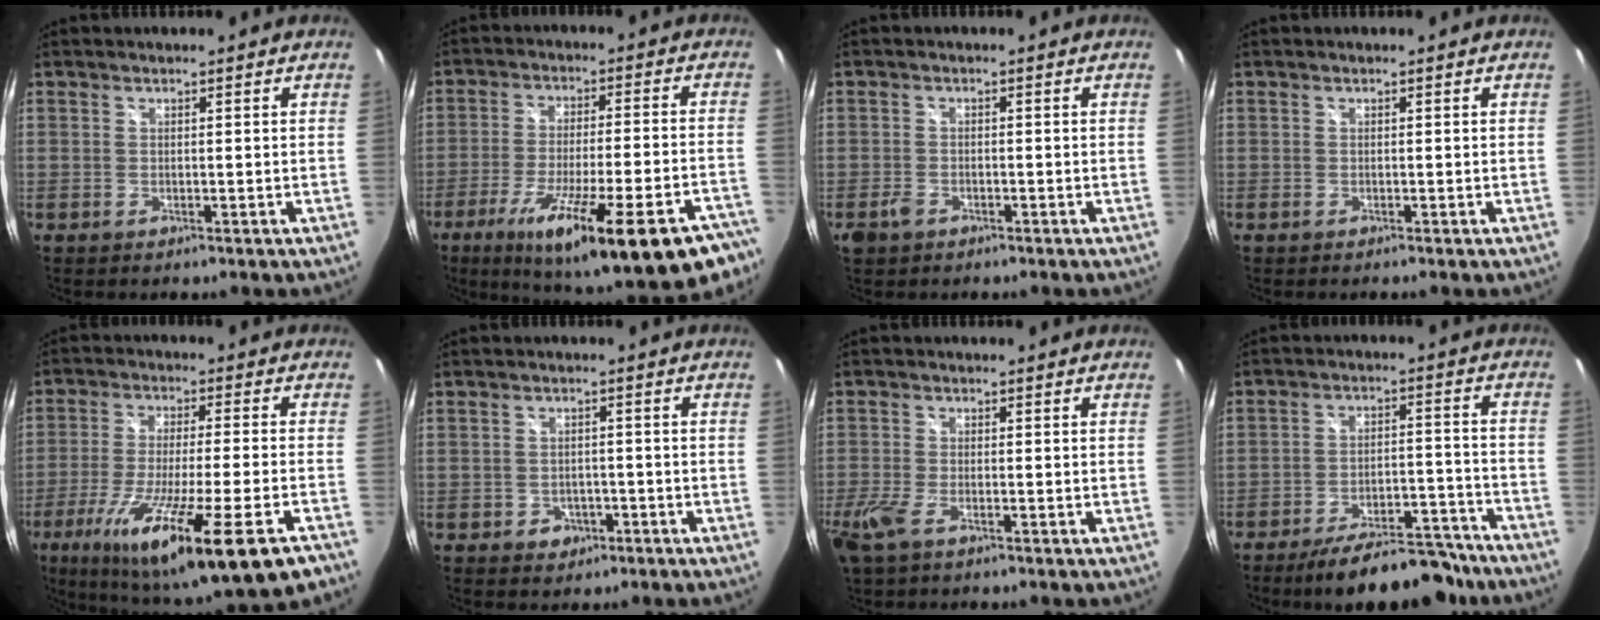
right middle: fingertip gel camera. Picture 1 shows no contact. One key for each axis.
{"total": 28.3, "fx": -18.8, "fy": 5.4, "fz": 20.5, "tx": -0.326, "ty": -0.072, "tz": -0.265}
{"total": 2.9, "fx": -1.9, "fy": 1.8, "fz": 1.4, "tx": -0.033, "ty": -0.003, "tz": -0.034}
{"total": 0.0}
{"total": 24.2, "fx": -13.0, "fy": 2.1, "fz": 20.2, "tx": -0.359, "ty": -0.090, "tz": -0.207}
{"total": 3.6, "fx": -1.7, "fy": 2.9, "fz": 1.0, "tx": -0.028, "ty": 0.006, "tz": -0.018}
{"total": 6.3, "fx": -3.6, "fy": 2.3, "fz": 4.6, "tx": -0.117, "ty": -0.018, "tz": -0.070}
{"total": 16.6, "fx": -14.2, "fy": 4.7, "fz": 7.2, "tx": -0.116, "ty": 0.015, "tz": -0.188}